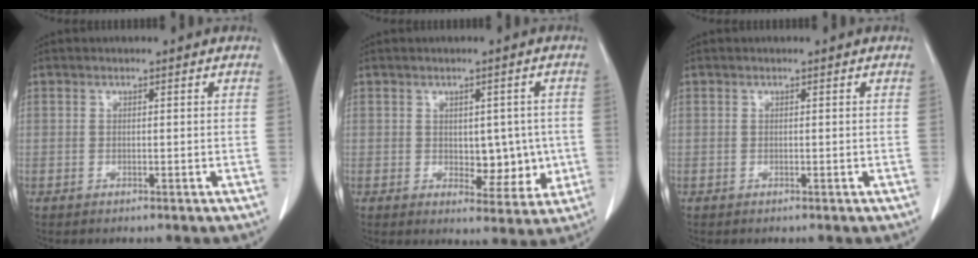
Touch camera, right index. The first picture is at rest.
{"total": 6.0, "force": [-0.1, 3.6, 4.8], "torque": [-0.045, 0.003, 0.012]}
{"total": 0.0}